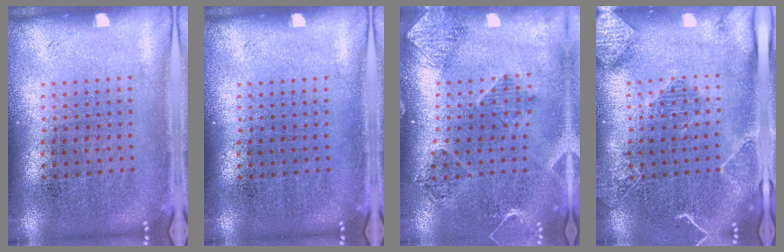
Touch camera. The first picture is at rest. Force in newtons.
{"total": 0.0}
{"total": 1.5, "press": 1.4, "slide": 0.5}
{"total": 2.1, "press": 2.0, "slide": 0.5}